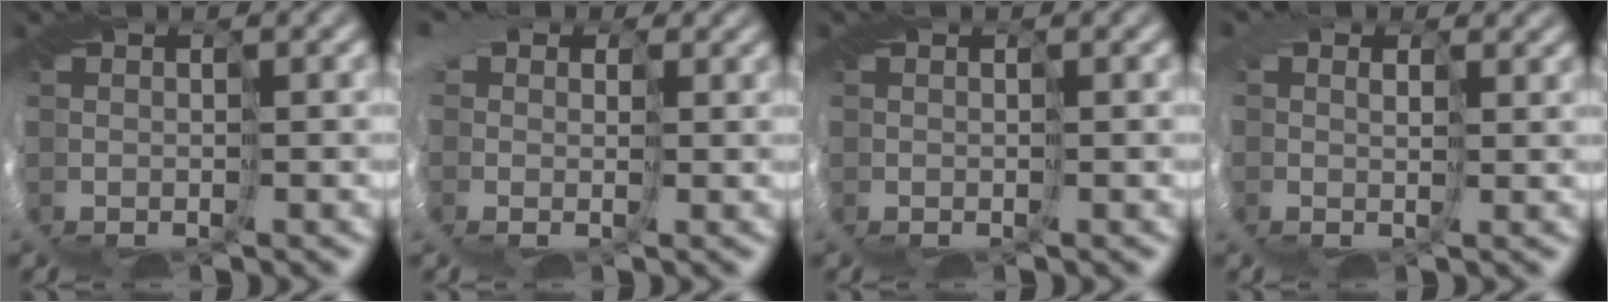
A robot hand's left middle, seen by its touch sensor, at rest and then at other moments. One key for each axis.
{"total": 7.6, "fx": 2.6, "fy": 5.9, "fz": 4.0, "tx": -0.097, "ty": 0.020, "tz": 0.006}
{"total": 0.0}
{"total": 3.9, "fx": 2.1, "fy": 2.9, "fz": 1.6, "tx": -0.047, "ty": 0.015, "tz": 0.018}